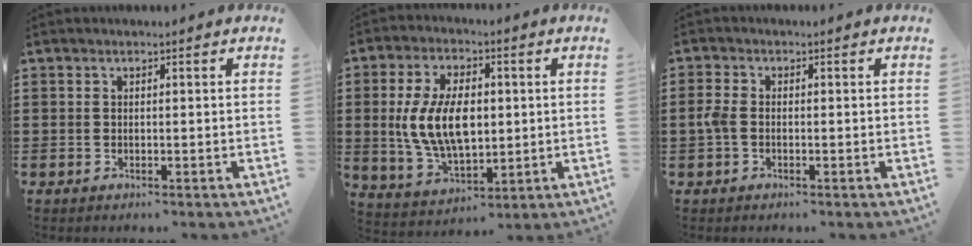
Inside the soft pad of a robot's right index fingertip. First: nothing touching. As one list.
[{"total": 10.6, "force": [0.7, 5.8, 8.8], "torque": [-0.189, 0.003, 0.008]}, {"total": 2.3, "force": [-0.5, 1.3, 1.8], "torque": [-0.057, -0.005, -0.017]}]